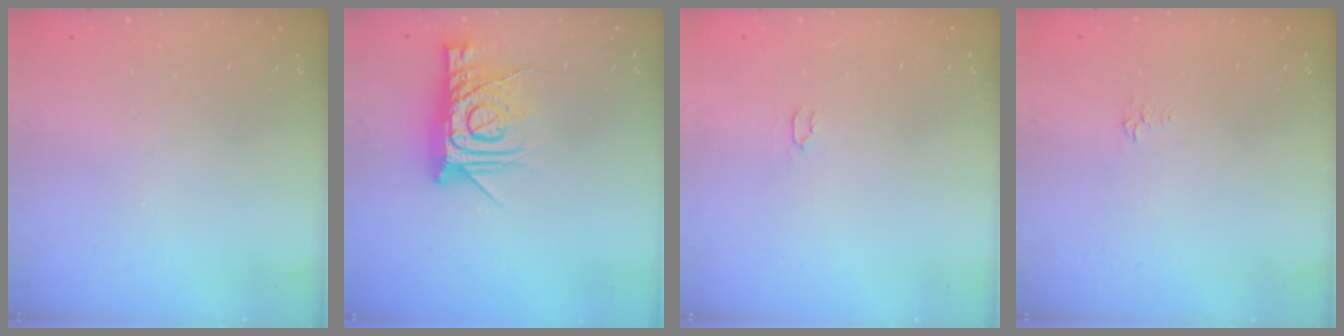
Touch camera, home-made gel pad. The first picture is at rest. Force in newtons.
{"total": 14.3, "press": 14.3, "slide": 1.0}
{"total": 2.0, "press": 2.0, "slide": 0.3}
{"total": 3.3, "press": 3.2, "slide": 0.4}